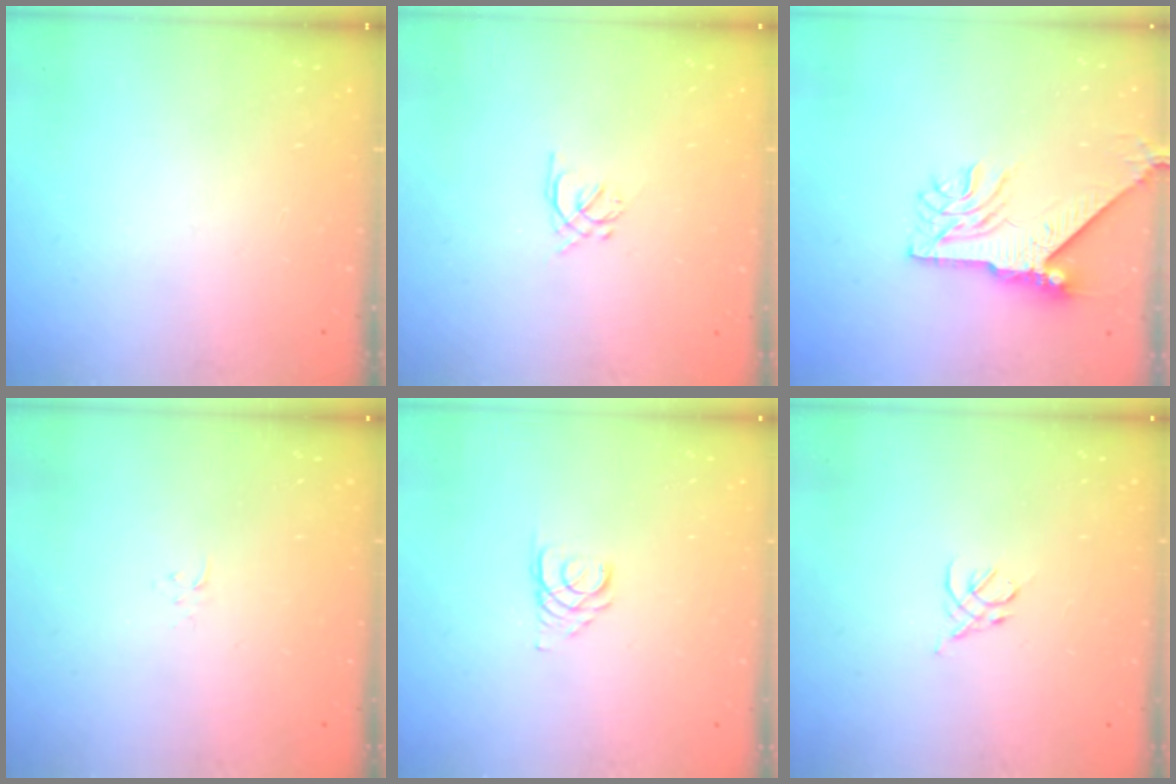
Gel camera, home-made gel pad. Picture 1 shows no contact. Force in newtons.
{"total": 1.7, "press": 1.6, "slide": 0.5}
{"total": 8.9, "press": 8.8, "slide": 1.4}
{"total": 2.3, "press": 2.3, "slide": 0.3}
{"total": 2.8, "press": 2.8, "slide": 0.3}
{"total": 3.8, "press": 3.7, "slide": 0.8}